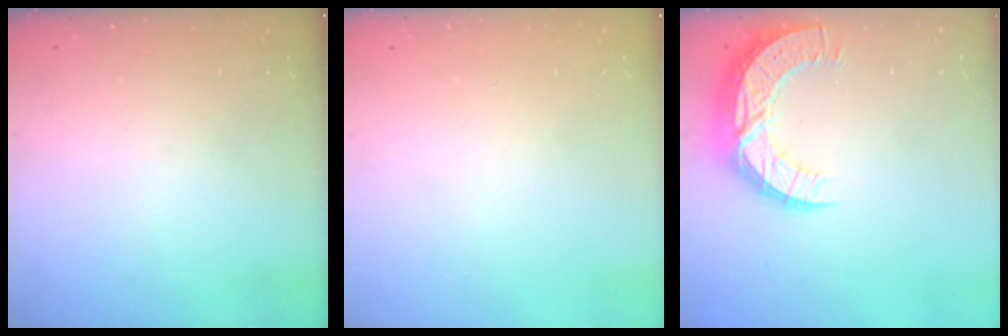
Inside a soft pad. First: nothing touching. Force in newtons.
{"total": 0.0}
{"total": 13.7, "press": 13.7, "slide": 1.0}